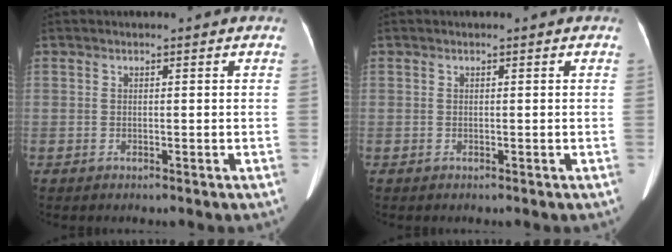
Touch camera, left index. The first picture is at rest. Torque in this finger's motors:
{"motor_torque": [0.00, 0.00, 0.00, 0.00]}